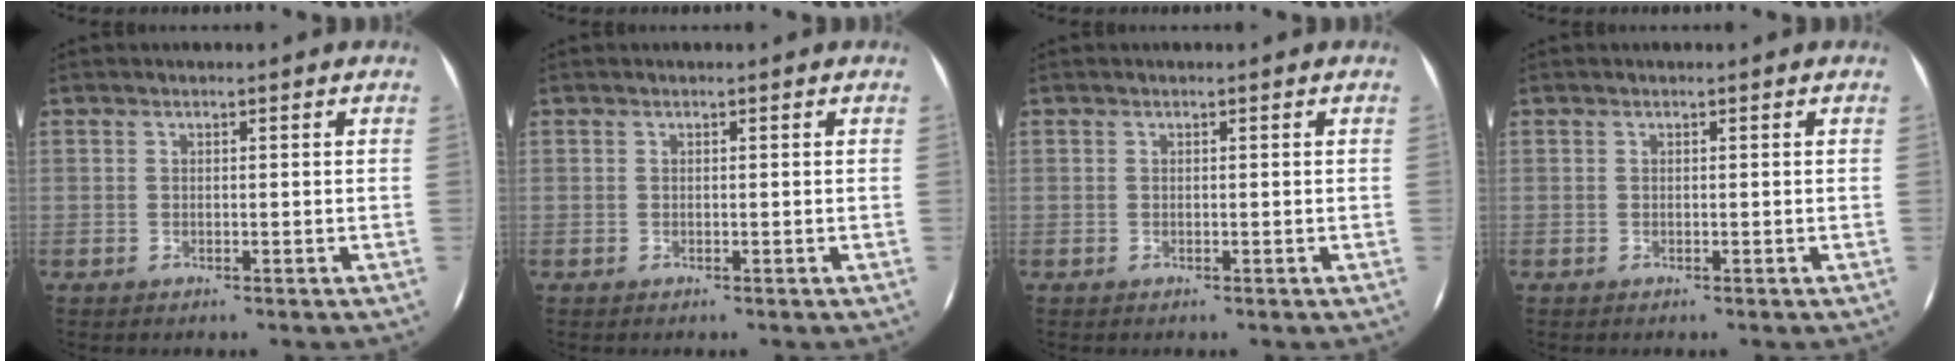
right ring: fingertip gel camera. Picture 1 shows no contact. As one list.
[{"total": 0.0}, {"total": 0.0}, {"total": 0.0}]